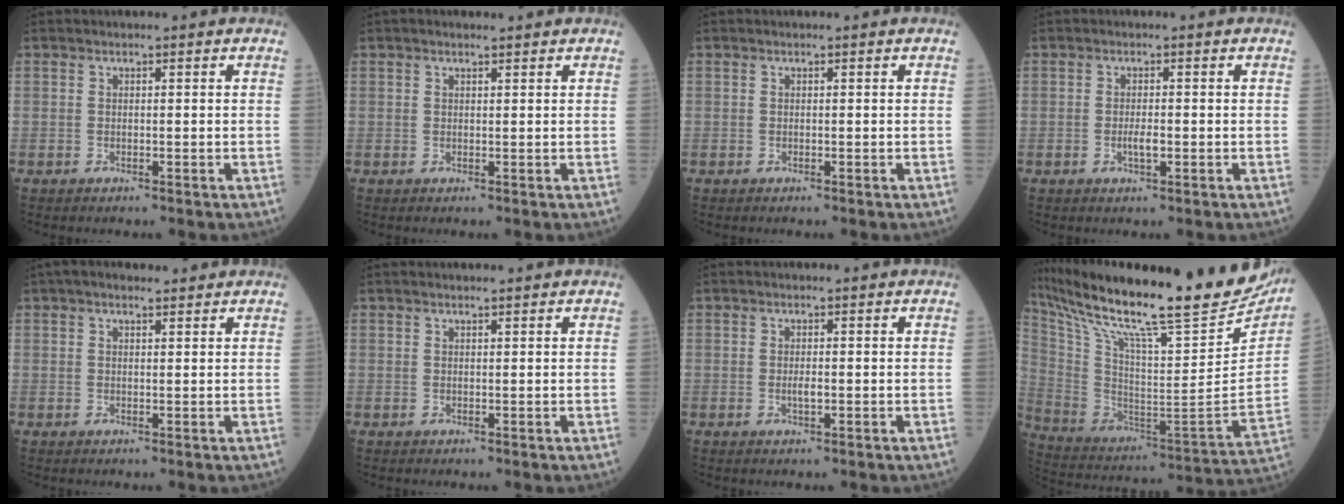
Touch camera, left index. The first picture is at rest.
{"total": 1.8, "force": [1.5, 0.3, 1.0], "torque": [-0.019, 0.011, 0.022]}
{"total": 0.0}
{"total": 1.7, "force": [-0.4, 0.4, 1.6], "torque": [-0.034, -0.002, -0.006]}
{"total": 4.3, "force": [3.4, 1.1, 2.4], "torque": [-0.042, 0.029, 0.055]}
{"total": 1.7, "force": [1.5, 0.0, 0.8], "torque": [-0.011, 0.011, 0.025]}
{"total": 1.1, "force": [-0.1, 0.2, 1.1], "torque": [-0.023, -0.003, 0.000]}
{"total": 31.4, "force": [26.1, 2.9, 17.2], "torque": [-0.315, -0.081, 0.390]}